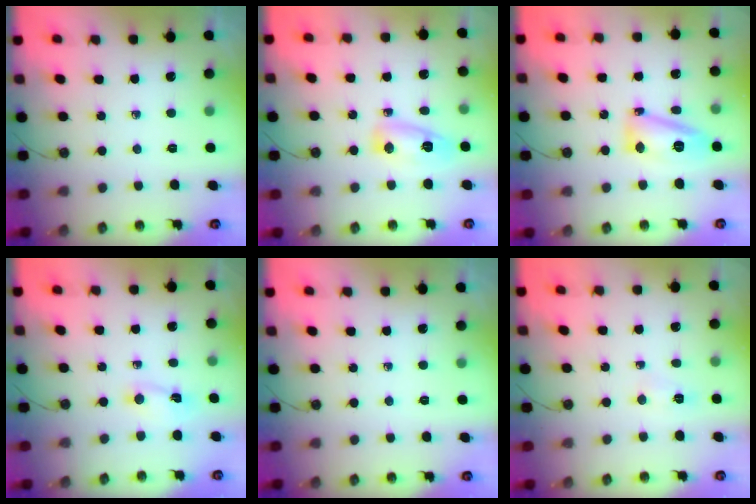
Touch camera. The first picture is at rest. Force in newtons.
{"total": 7.7, "press": 7.7, "slide": 0.8}
{"total": 13.5, "press": 13.4, "slide": 1.4}
{"total": 1.4, "press": 1.4, "slide": 0.3}
{"total": 0.0}
{"total": 16.1, "press": 4.7, "slide": 15.4}